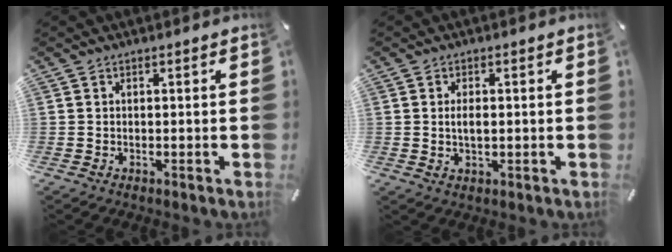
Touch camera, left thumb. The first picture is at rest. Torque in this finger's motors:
{"motor_torque": [-0.19, -0.27, -0.09, -0.02, 0.08]}